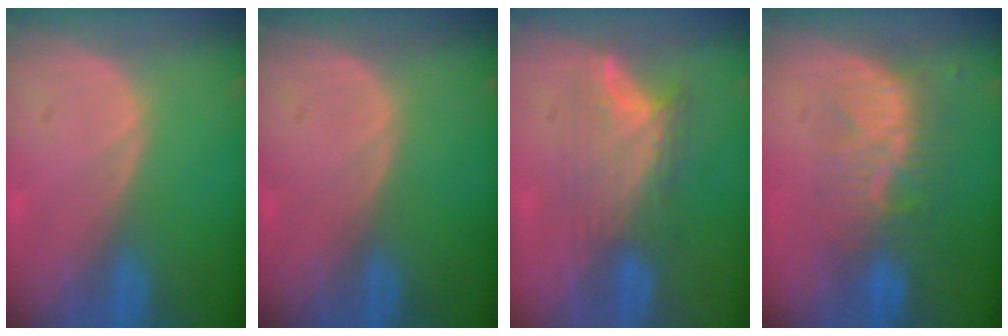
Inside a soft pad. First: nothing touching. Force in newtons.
{"total": 0.0}
{"total": 7.9, "press": 6.8, "slide": 4.1}
{"total": 8.2, "press": 7.4, "slide": 3.6}